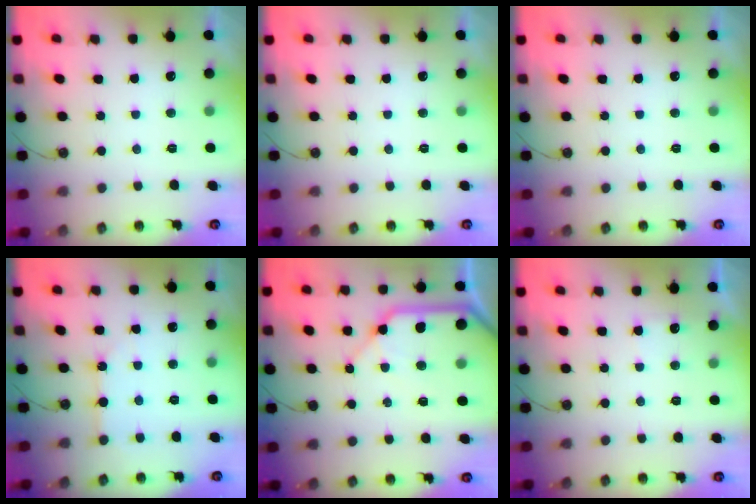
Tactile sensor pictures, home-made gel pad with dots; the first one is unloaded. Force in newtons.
{"total": 0.0}
{"total": 0.0}
{"total": 3.8, "press": 3.8, "slide": 0.4}
{"total": 15.0, "press": 14.8, "slide": 2.0}
{"total": 2.2, "press": 2.2, "slide": 0.3}